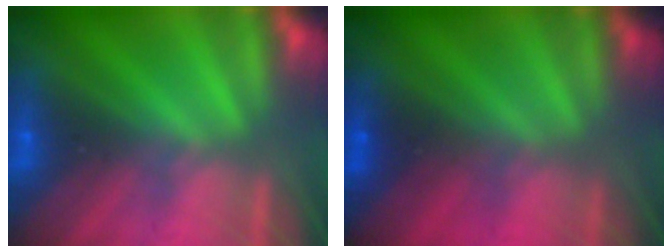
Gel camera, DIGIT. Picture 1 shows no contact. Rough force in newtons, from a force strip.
{"total": 1.7}